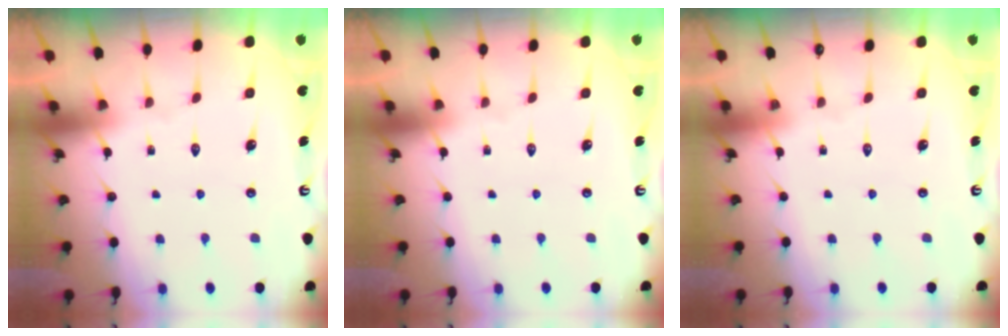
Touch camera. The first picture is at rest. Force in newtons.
{"total": 0.0}
{"total": 0.0}